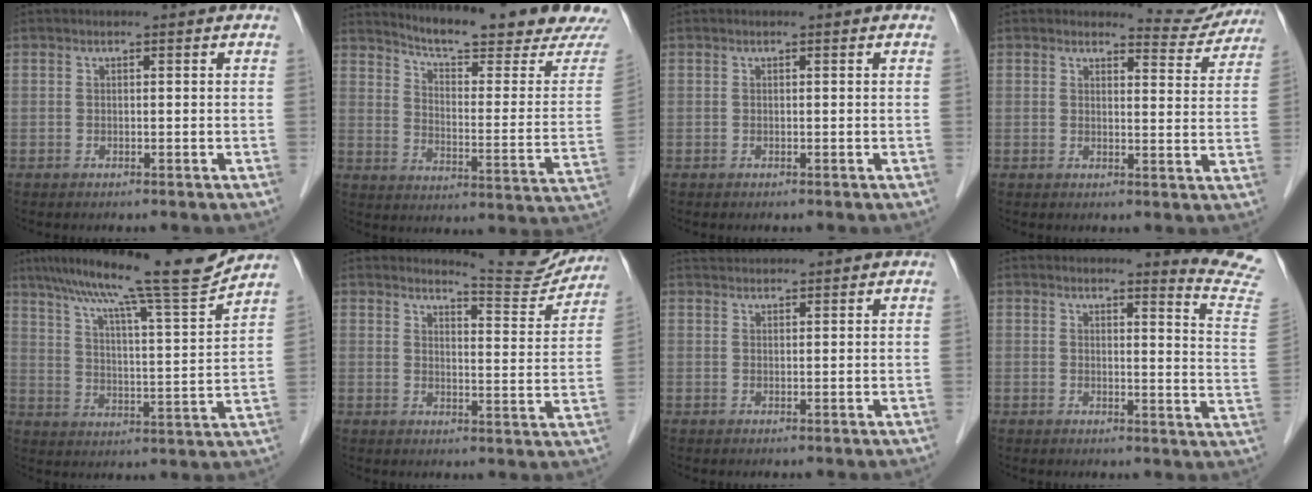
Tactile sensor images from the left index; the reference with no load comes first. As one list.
[{"total": 20.0, "force": [18.7, 0.0, 7.0], "torque": [-0.113, -0.087, 0.241]}, {"total": 0.0}, {"total": 5.7, "force": [5.5, 1.1, -0.9], "torque": [0.015, -0.026, 0.051]}, {"total": 16.6, "force": [14.1, -1.1, 8.7], "torque": [-0.143, -0.005, 0.209]}, {"total": 8.7, "force": [8.7, 0.3, 0.1], "torque": [-0.002, -0.036, 0.106]}, {"total": 4.2, "force": [4.1, 0.2, 0.8], "torque": [-0.015, 0.036, 0.069]}, {"total": 9.7, "force": [9.5, -1.9, 0.8], "torque": [-0.009, -0.121, 0.086]}]